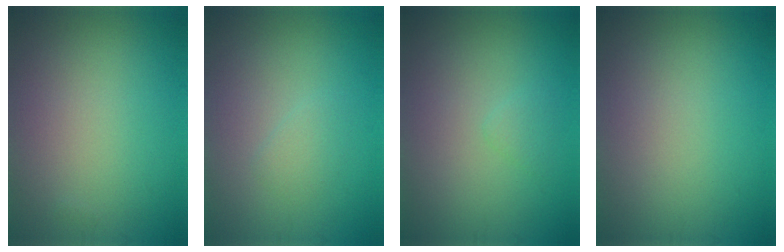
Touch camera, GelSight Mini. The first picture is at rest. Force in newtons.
{"total": 1.1, "press": 1.1, "slide": 0.1}
{"total": 0.9, "press": 0.9, "slide": 0.1}
{"total": 0.0}